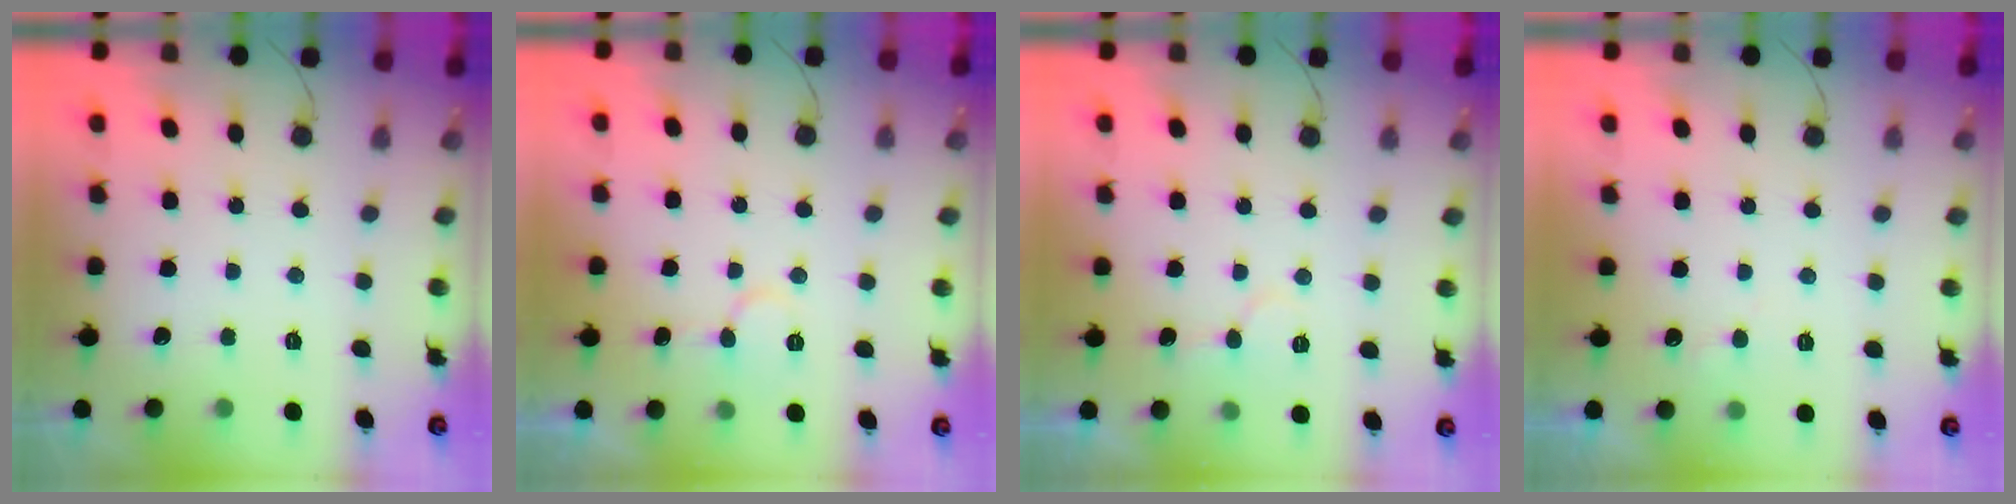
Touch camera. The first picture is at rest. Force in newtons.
{"total": 6.7, "press": 6.7, "slide": 0.1}
{"total": 5.5, "press": 5.5, "slide": 0.5}
{"total": 4.5, "press": 4.5, "slide": 0.4}